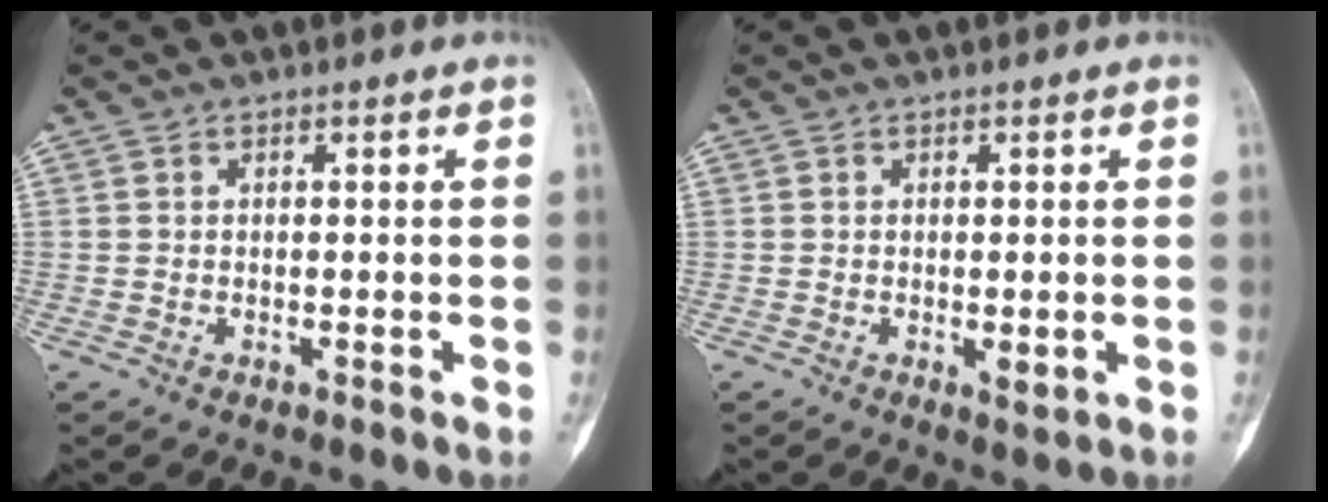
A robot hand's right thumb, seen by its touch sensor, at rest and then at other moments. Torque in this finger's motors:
{"motor_torque": [0.00, 0.16, 0.12, 0.18, -0.03]}